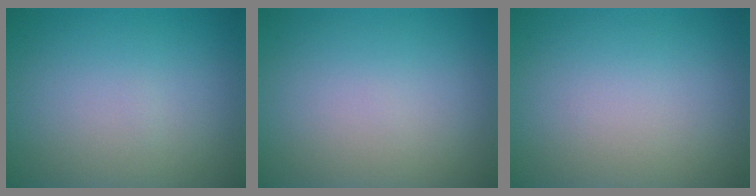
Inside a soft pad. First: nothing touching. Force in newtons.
{"total": 0.0}
{"total": 0.0}